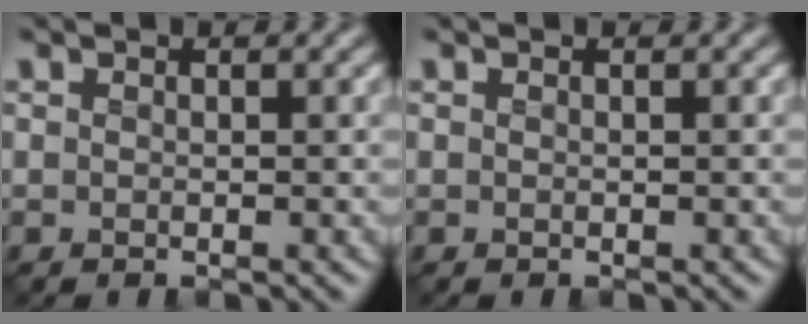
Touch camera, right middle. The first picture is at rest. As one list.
[{"total": 0.0}]